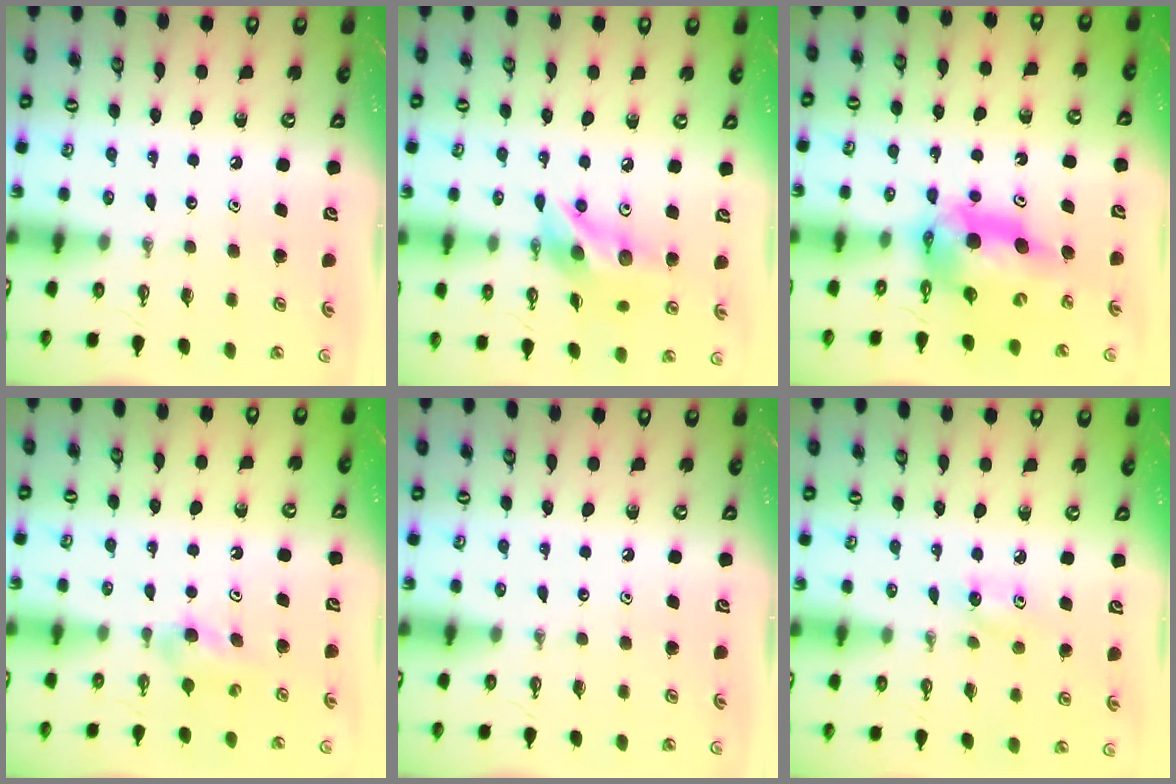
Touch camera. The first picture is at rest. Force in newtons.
{"total": 13.2, "press": 13.1, "slide": 0.9}
{"total": 11.3, "press": 11.3, "slide": 1.2}
{"total": 3.3, "press": 3.3, "slide": 0.6}
{"total": 0.0}
{"total": 4.9, "press": 4.9, "slide": 0.6}